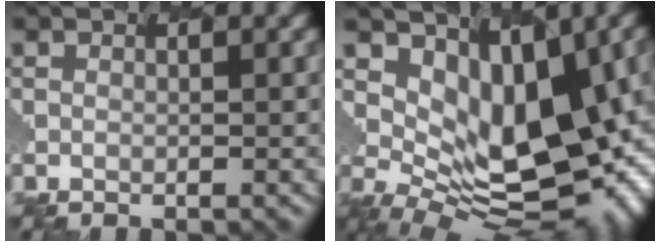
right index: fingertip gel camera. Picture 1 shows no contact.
{"total": 12.0, "force": [2.5, 6.4, 9.8], "torque": [-0.128, -0.010, 0.053]}